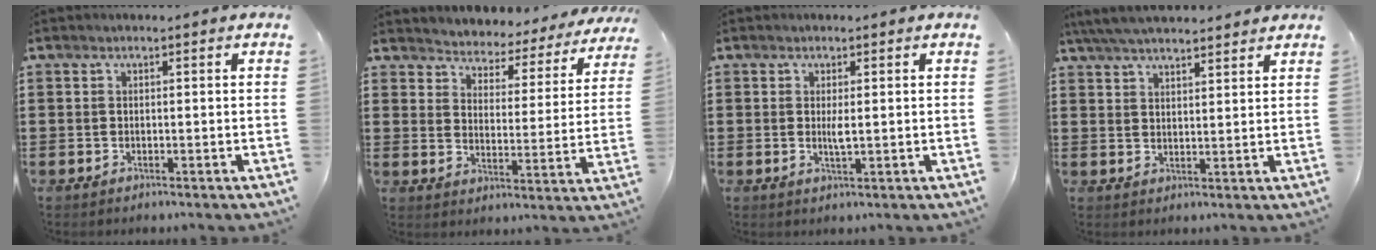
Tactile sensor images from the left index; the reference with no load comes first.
{"total": 3.2, "force": [3.2, 0.2, -0.6], "torque": [-0.014, -0.035, 0.045]}
{"total": 2.1, "force": [0.3, 0.2, 2.1], "torque": [-0.039, -0.004, 0.004]}
{"total": 5.0, "force": [4.6, 0.5, 1.8], "torque": [-0.049, -0.011, 0.085]}